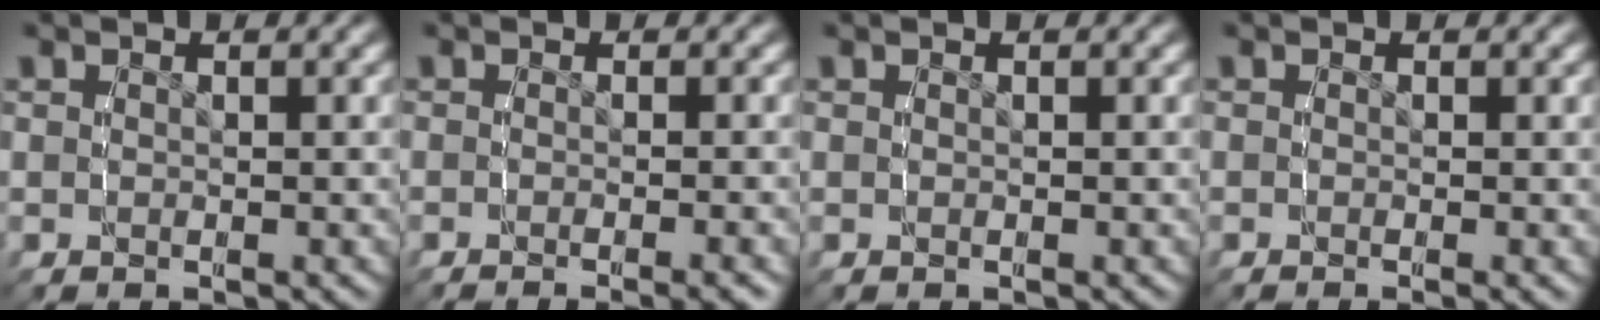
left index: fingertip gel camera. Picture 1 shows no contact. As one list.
[{"total": 2.6, "force": [-2.0, 0.2, 1.7], "torque": [-0.017, 0.001, -0.031]}, {"total": 0.0}, {"total": 1.1, "force": [-0.7, 0.2, 0.8], "torque": [-0.006, 0.001, -0.012]}]